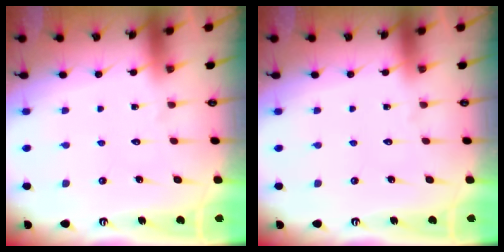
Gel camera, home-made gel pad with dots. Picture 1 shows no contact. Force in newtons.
{"total": 0.0}